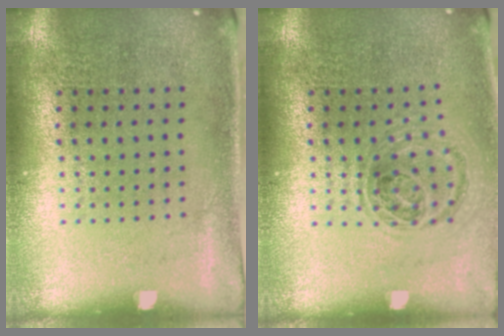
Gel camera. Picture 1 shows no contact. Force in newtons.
{"total": 0.9, "press": 0.9, "slide": 0.1}